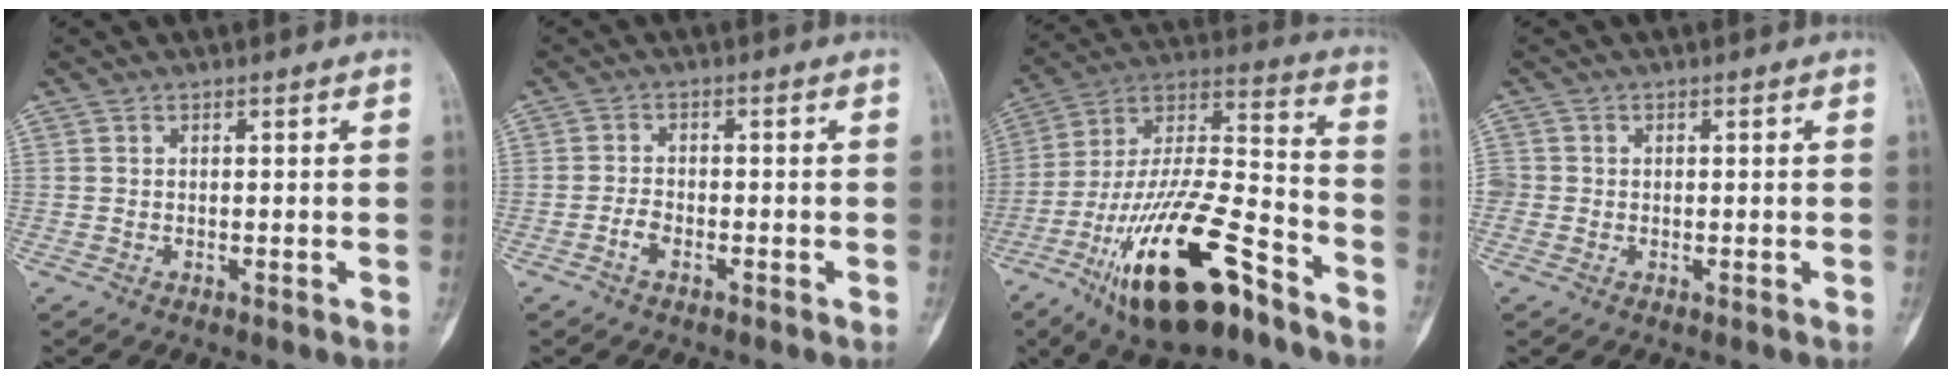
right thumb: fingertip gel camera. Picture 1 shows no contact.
{"total": 2.3, "force": [-1.3, 1.3, 1.5], "torque": [-0.028, 0.010, -0.027]}
{"total": 25.8, "force": [-14.3, 9.1, 19.5], "torque": [-0.361, 0.073, -0.246]}
{"total": 2.0, "force": [0.0, 1.9, 0.5], "torque": [0.001, 0.004, 0.000]}